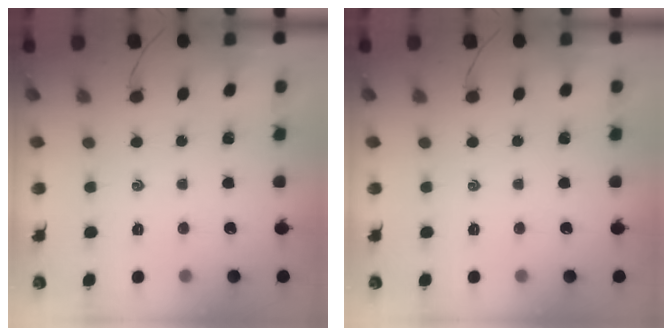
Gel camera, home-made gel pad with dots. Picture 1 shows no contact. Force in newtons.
{"total": 0.0}